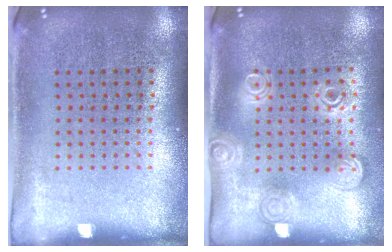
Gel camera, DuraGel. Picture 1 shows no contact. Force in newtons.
{"total": 1.7, "press": 1.4, "slide": 1.0}